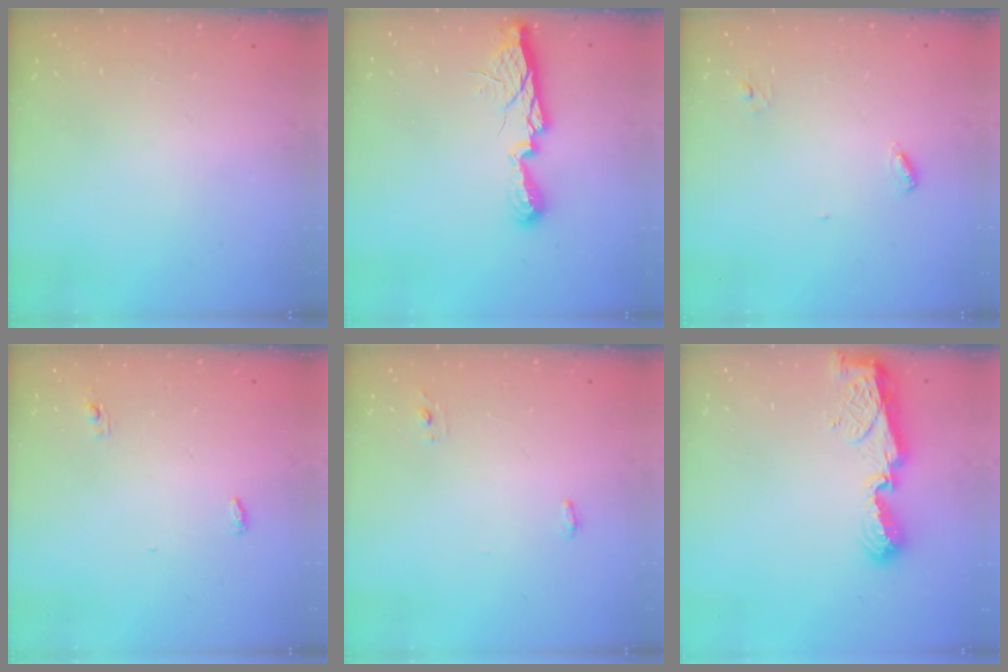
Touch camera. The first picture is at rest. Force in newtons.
{"total": 10.1, "press": 10.1, "slide": 0.7}
{"total": 3.4, "press": 3.4, "slide": 0.3}
{"total": 3.6, "press": 3.5, "slide": 0.9}
{"total": 7.6, "press": 3.8, "slide": 6.6}
{"total": 7.3, "press": 7.3, "slide": 0.7}